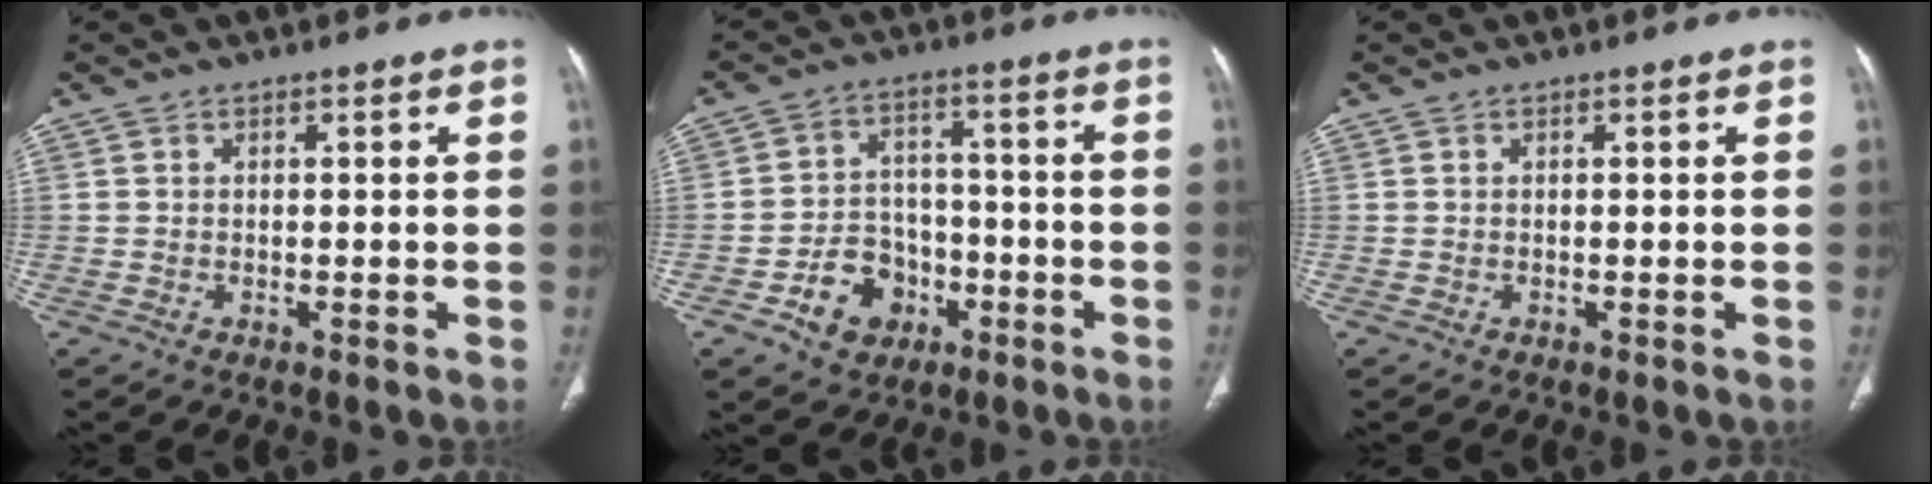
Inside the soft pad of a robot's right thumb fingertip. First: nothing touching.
{"total": 9.7, "force": [-4.4, 7.7, 4.0], "torque": [-0.027, 0.039, -0.067]}
{"total": 0.0}